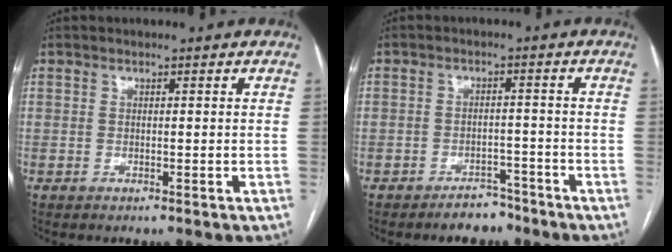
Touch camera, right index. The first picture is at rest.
{"total": 4.1, "force": [-3.4, 2.2, 1.0], "torque": [-0.010, 0.009, -0.047]}